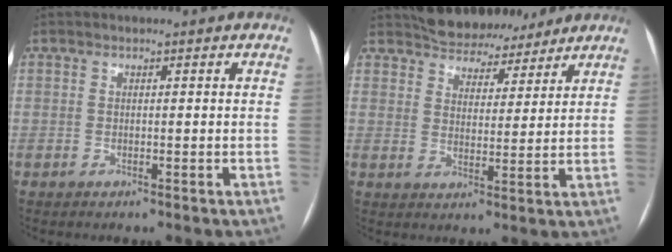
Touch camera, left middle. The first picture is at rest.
{"total": 10.3, "force": [9.2, 3.9, 2.3], "torque": [-0.025, 0.014, 0.134]}